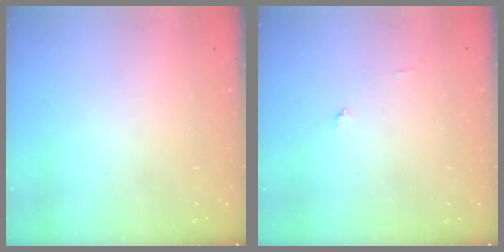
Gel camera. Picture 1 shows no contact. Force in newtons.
{"total": 4.4, "press": 4.4, "slide": 0.5}